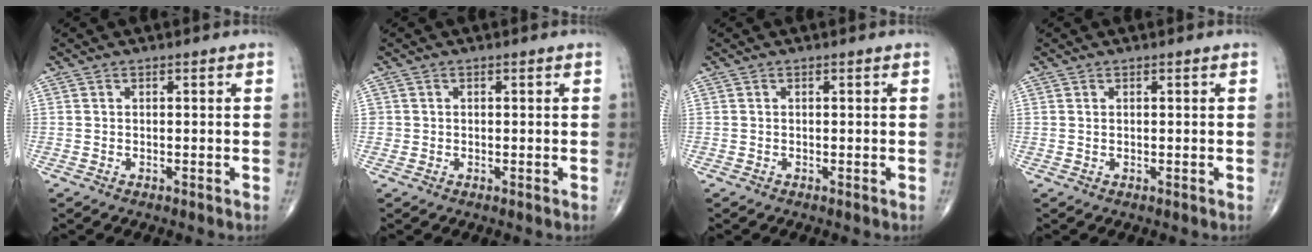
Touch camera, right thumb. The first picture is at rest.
{"total": 0.8, "force": [-0.1, 0.8, 0.0], "torque": [0.006, 0.005, -0.003]}
{"total": 0.0}
{"total": 0.0}